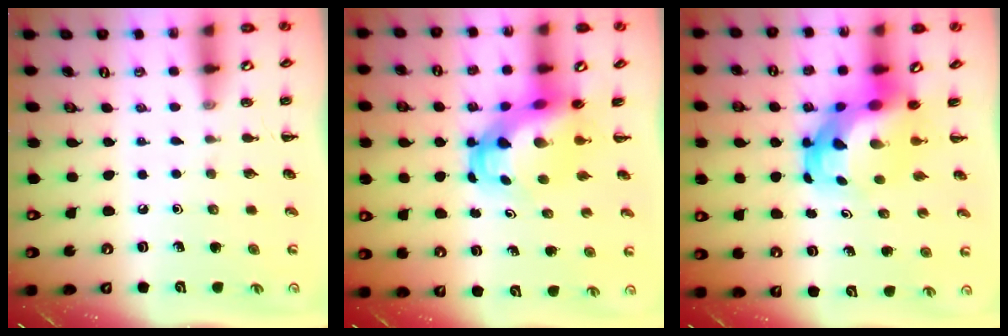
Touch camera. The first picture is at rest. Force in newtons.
{"total": 5.8, "press": 5.6, "slide": 1.6}
{"total": 6.9, "press": 6.7, "slide": 1.8}